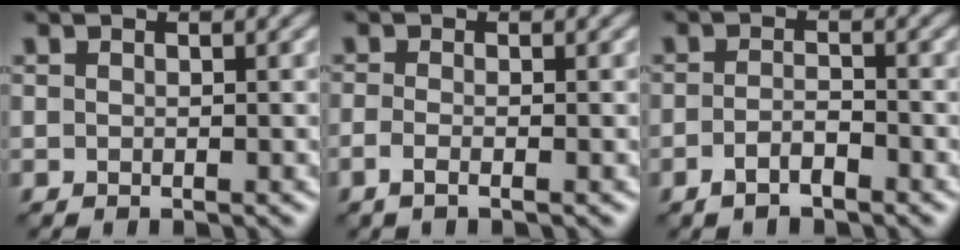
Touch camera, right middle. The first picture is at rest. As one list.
[{"total": 1.6, "force": [-0.7, 0.6, 1.3], "torque": [-0.023, -0.010, -0.022]}, {"total": 2.0, "force": [-1.2, 0.6, 1.4], "torque": [-0.029, 0.001, -0.025]}]